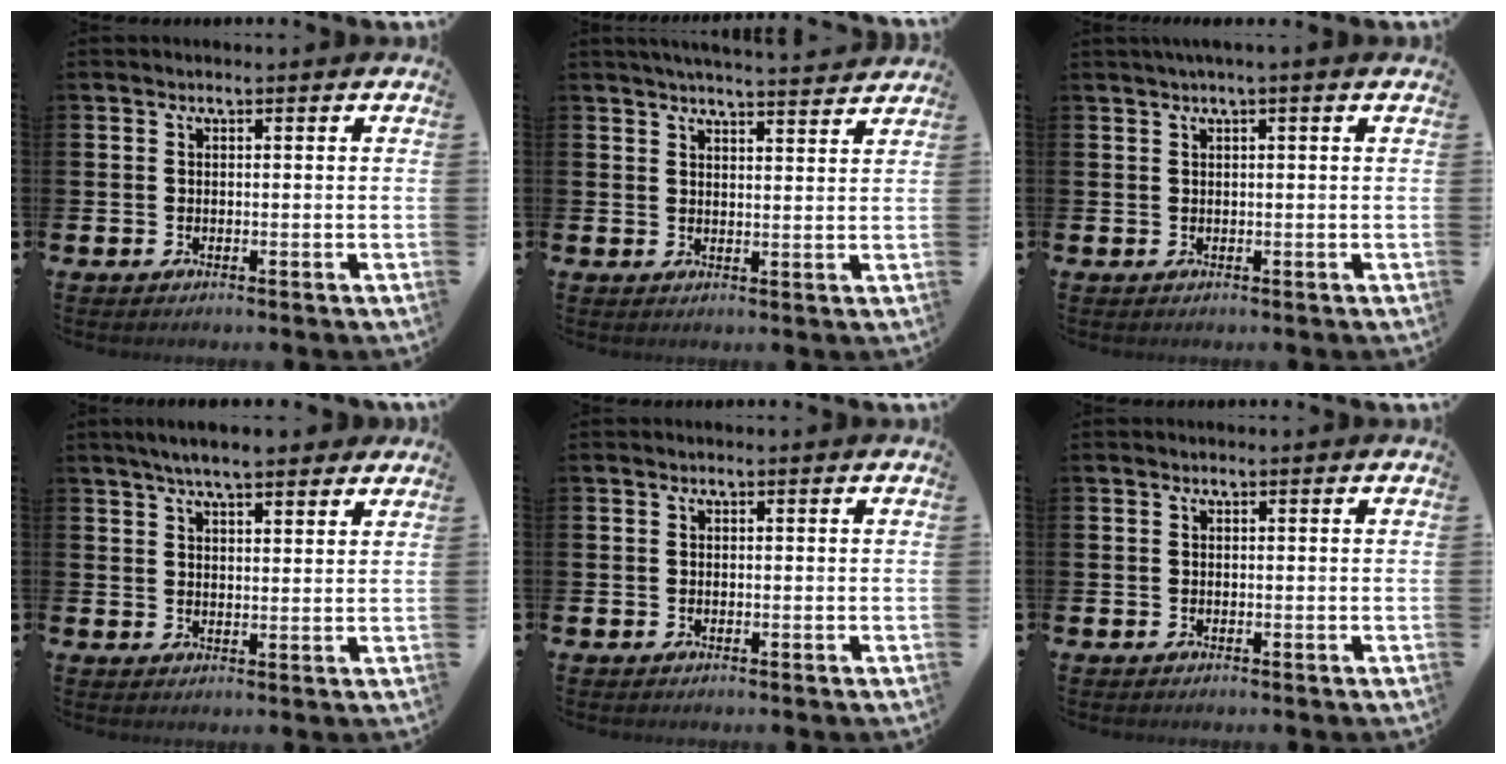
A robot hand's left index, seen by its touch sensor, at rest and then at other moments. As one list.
[{"total": 4.0, "force": [3.9, -0.4, 0.5], "torque": [-0.017, -0.021, 0.070]}, {"total": 1.0, "force": [0.6, -0.2, 0.8], "torque": [-0.021, 0.002, 0.012]}, {"total": 5.3, "force": [4.8, 0.8, 1.9], "torque": [-0.049, -0.012, 0.088]}, {"total": 0.0}, {"total": 0.0}]